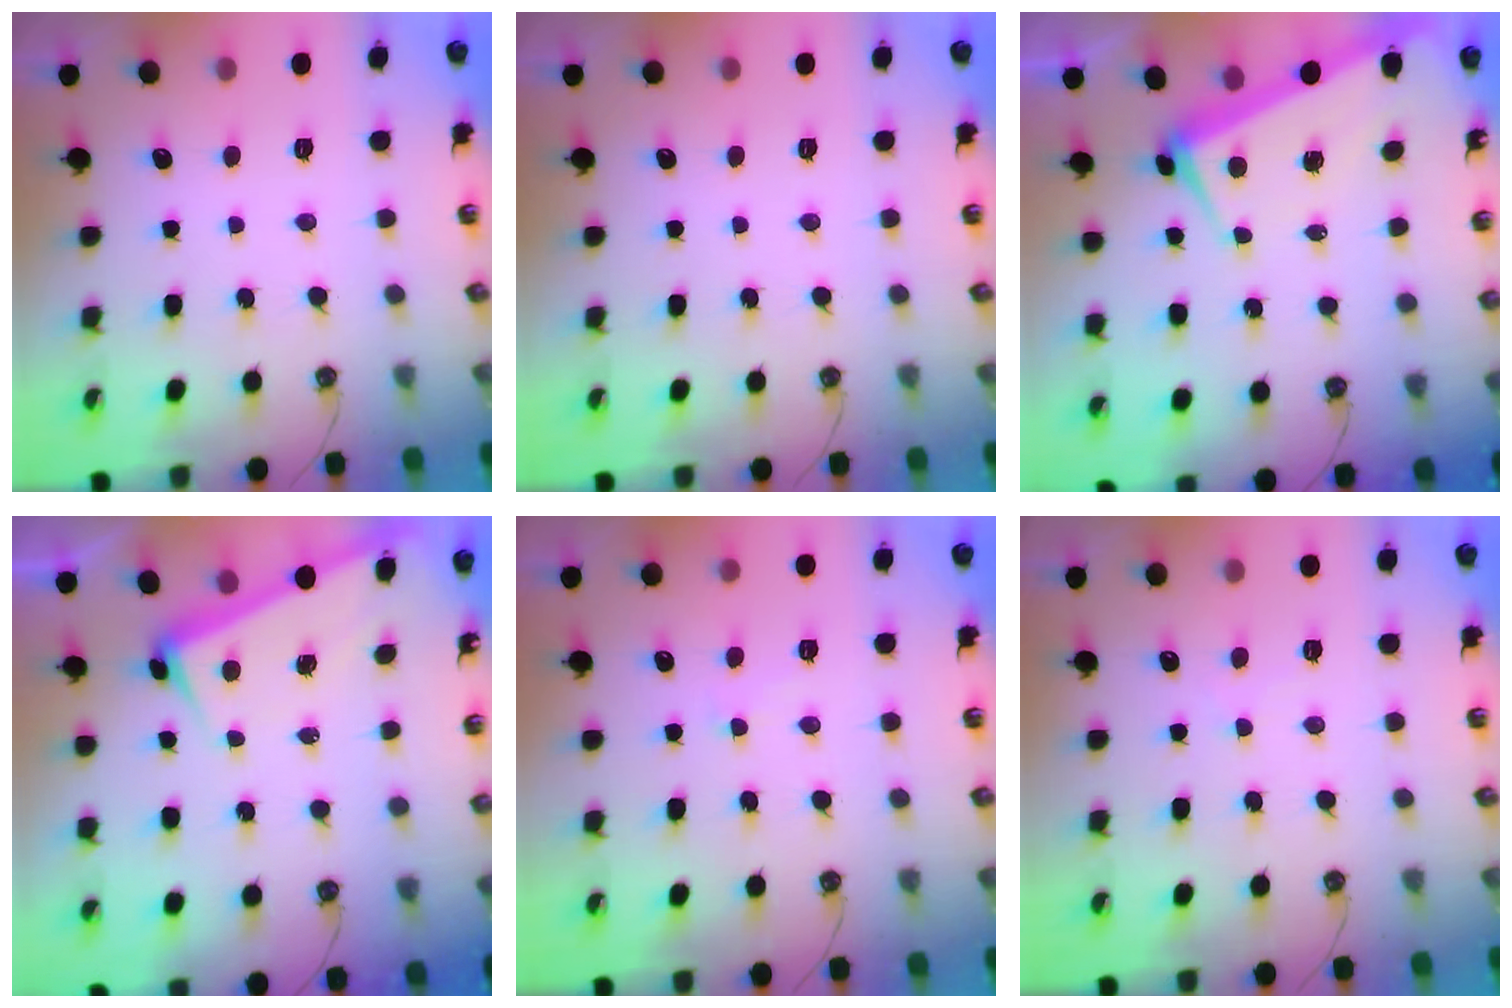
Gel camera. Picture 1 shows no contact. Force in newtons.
{"total": 0.0}
{"total": 2.1, "press": 1.8, "slide": 1.1}
{"total": 3.5, "press": 3.3, "slide": 1.1}
{"total": 1.5, "press": 1.2, "slide": 0.8}
{"total": 1.3, "press": 1.2, "slide": 0.3}